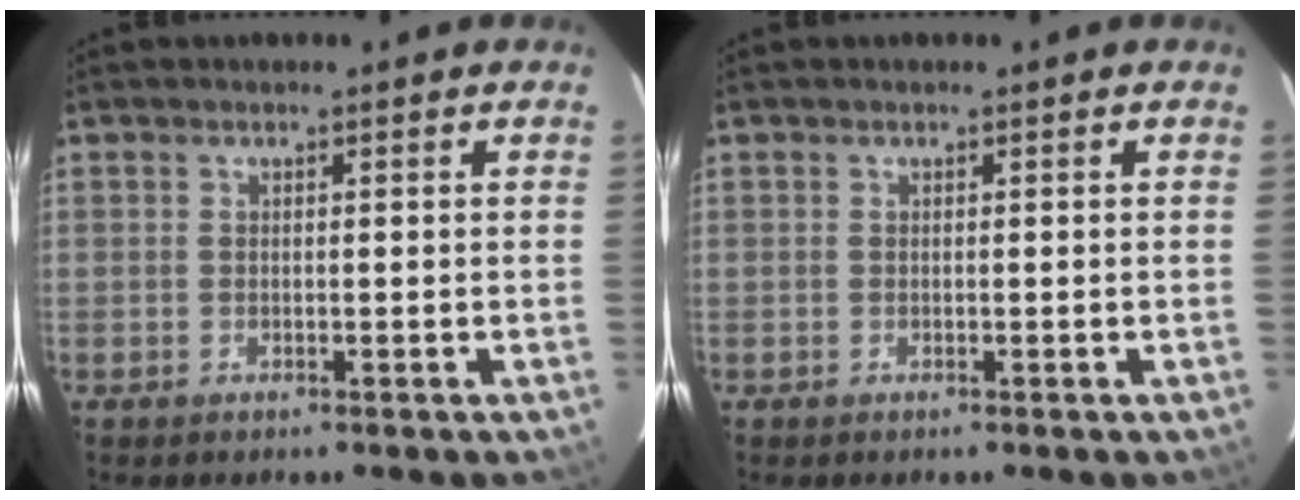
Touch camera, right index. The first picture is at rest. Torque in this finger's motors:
{"motor_torque": [0.00, 0.00, 0.00, 0.00]}